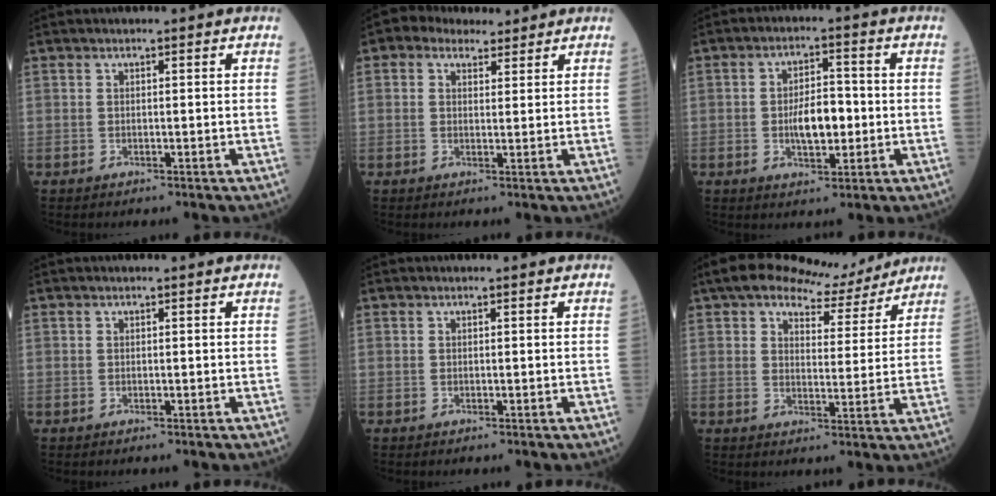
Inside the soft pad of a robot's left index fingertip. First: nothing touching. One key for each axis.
{"total": 4.8, "fx": 3.5, "fy": 2.8, "fz": 1.7, "tx": -0.029, "ty": 0.025, "tz": 0.060}
{"total": 6.4, "fx": -1.0, "fy": 2.7, "fz": 5.7, "tx": -0.106, "ty": 0.006, "tz": -0.016}
{"total": 0.0}
{"total": 0.0}
{"total": 9.9, "fx": 8.5, "fy": 3.4, "fz": 3.7, "tx": -0.057, "ty": 0.015, "tz": 0.115}